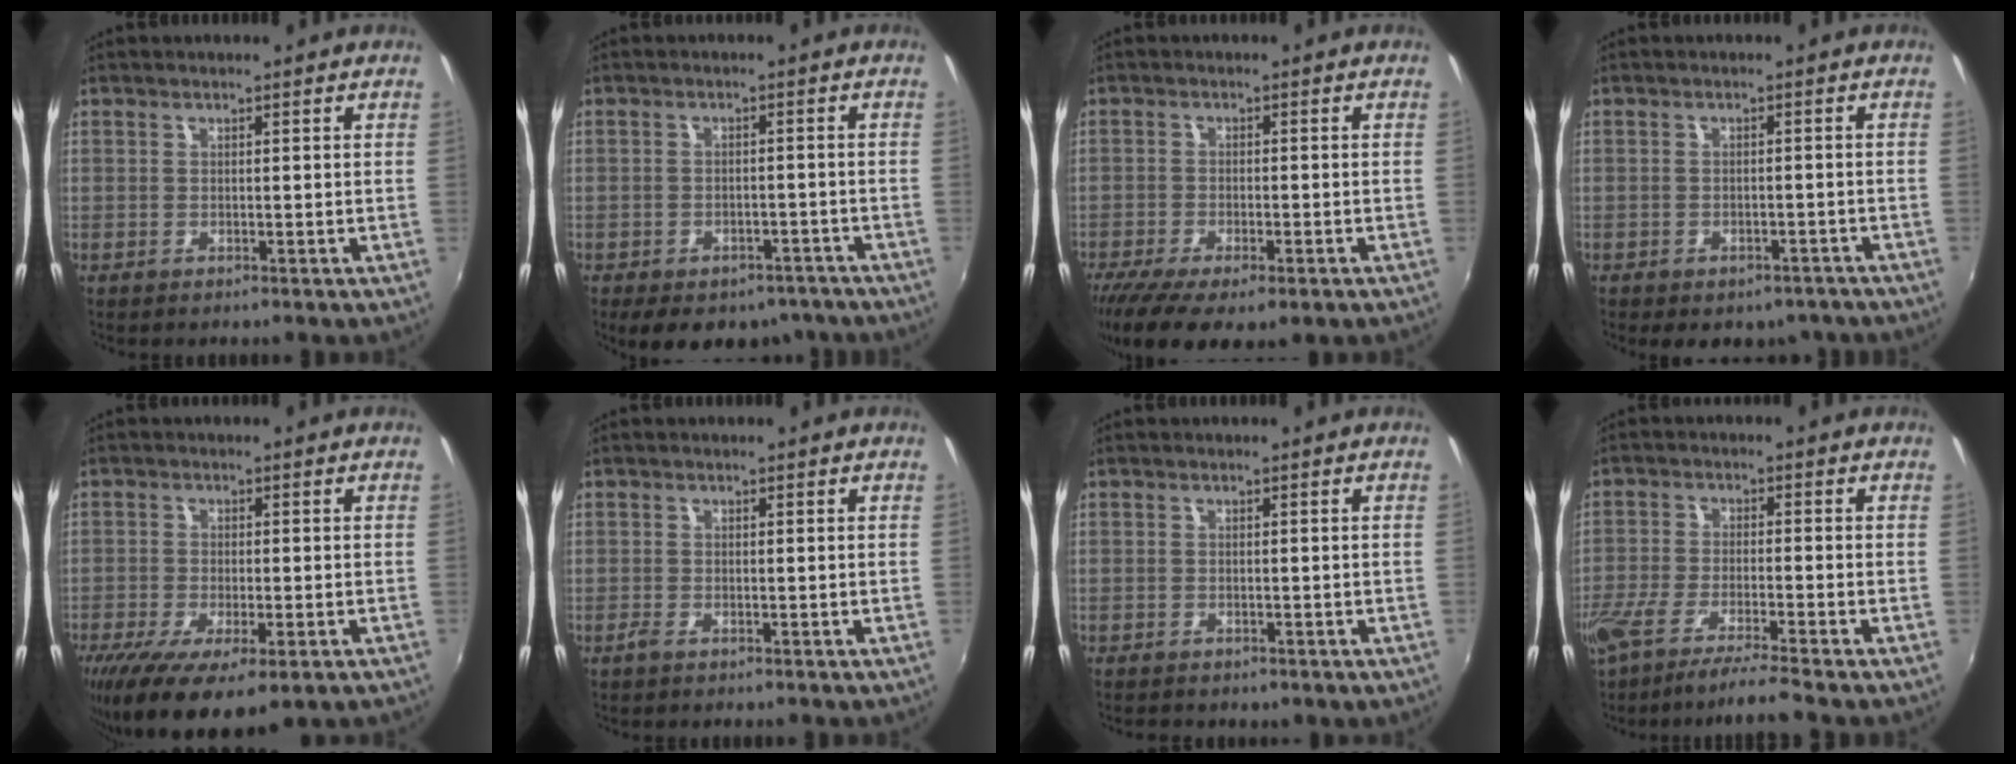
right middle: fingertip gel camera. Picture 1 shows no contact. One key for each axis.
{"total": 13.0, "fx": -9.5, "fy": 6.8, "fz": 5.7, "tx": -0.118, "ty": -0.007, "tz": -0.115}
{"total": 11.5, "fx": -7.8, "fy": 3.8, "fz": 7.6, "tx": -0.170, "ty": -0.053, "tz": -0.128}
{"total": 8.8, "fx": -6.5, "fy": 4.6, "fz": 3.7, "tx": -0.076, "ty": -0.013, "tz": -0.071}
{"total": 13.5, "fx": -7.5, "fy": 4.6, "fz": 10.3, "tx": -0.206, "ty": -0.054, "tz": -0.114}
{"total": 1.1, "fx": -0.9, "fy": 0.3, "fz": 0.7, "tx": -0.015, "ty": -0.004, "tz": -0.018}
{"total": 2.3, "fx": -1.6, "fy": 1.2, "fz": 1.1, "tx": -0.021, "ty": -0.010, "tz": -0.021}
{"total": 10.1, "fx": -8.4, "fy": -0.5, "fz": 5.5, "tx": -0.116, "ty": -0.038, "tz": -0.145}